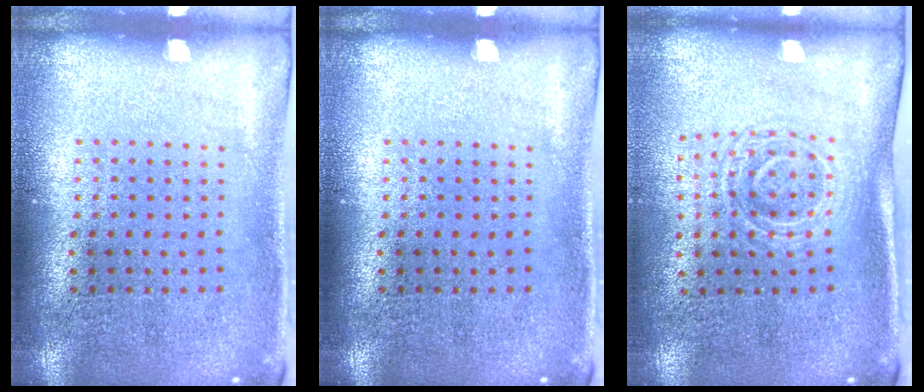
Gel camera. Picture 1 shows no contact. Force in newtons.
{"total": 0.0}
{"total": 1.7, "press": 1.3, "slide": 1.0}